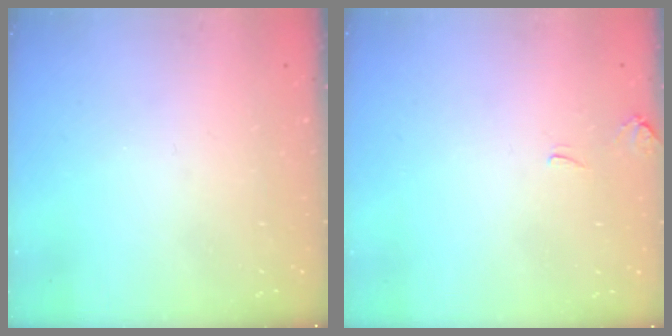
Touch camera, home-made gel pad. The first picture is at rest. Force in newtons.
{"total": 0.6, "press": 0.1, "slide": 0.6}